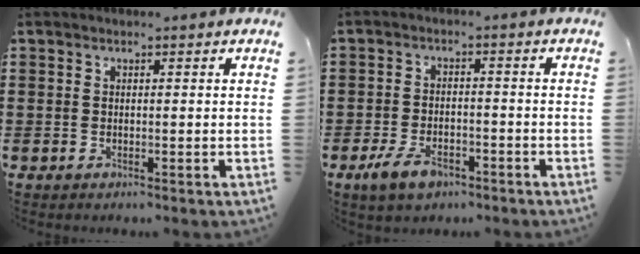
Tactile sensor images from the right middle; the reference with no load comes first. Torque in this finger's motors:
{"motor_torque": [2.13, 0.00, 0.56, 0.12]}